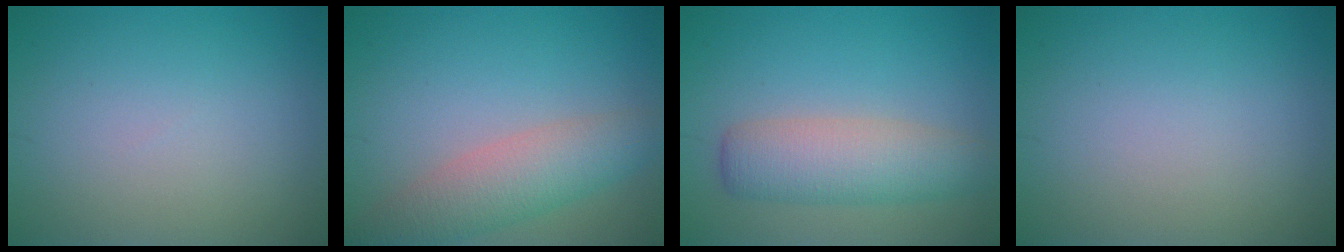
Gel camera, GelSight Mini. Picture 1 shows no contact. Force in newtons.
{"total": 4.7, "press": 4.7, "slide": 0.3}
{"total": 5.1, "press": 5.1, "slide": 0.2}
{"total": 0.0}